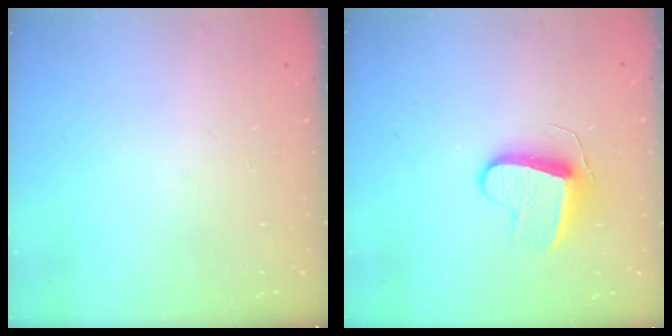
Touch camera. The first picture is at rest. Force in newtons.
{"total": 9.9, "press": 9.8, "slide": 0.6}